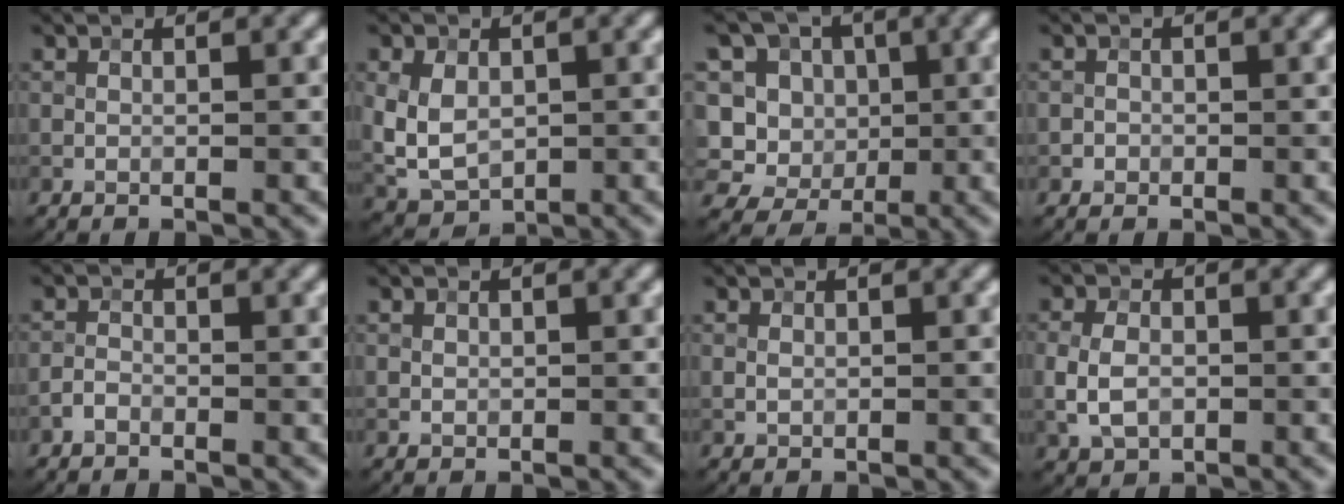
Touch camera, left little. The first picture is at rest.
{"total": 4.9, "force": [0.1, 3.5, 3.4], "torque": [-0.077, -0.001, 0.005]}
{"total": 12.6, "force": [1.1, 11.5, 5.0], "torque": [-0.138, 0.034, -0.009]}
{"total": 0.7, "force": [-0.2, 0.7, -0.1], "torque": [0.008, -0.003, -0.003]}
{"total": 1.3, "force": [-0.8, 0.8, 0.6], "torque": [-0.011, 0.004, -0.020]}
{"total": 0.7, "force": [0.2, 0.6, 0.2], "torque": [-0.004, -0.001, 0.005]}
{"total": 0.7, "force": [0.1, 0.6, 0.3], "torque": [-0.007, 0.000, 0.004]}
{"total": 3.7, "force": [-0.6, 2.8, 2.4], "torque": [-0.055, -0.002, -0.005]}